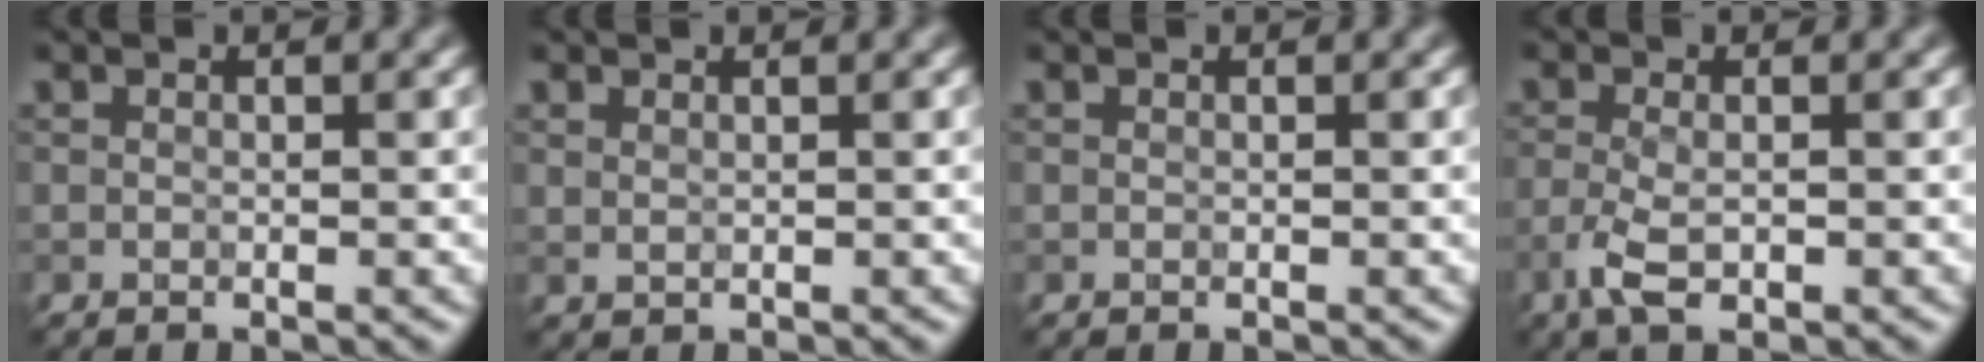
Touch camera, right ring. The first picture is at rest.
{"total": 1.1, "force": [0.9, 0.4, 0.5], "torque": [-0.002, -0.003, 0.010]}
{"total": 0.0}
{"total": 2.8, "force": [-1.7, 0.8, 2.0], "torque": [-0.049, -0.007, -0.032]}